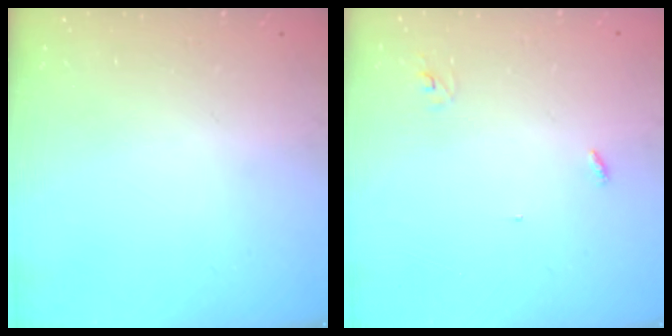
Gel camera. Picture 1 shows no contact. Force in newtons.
{"total": 2.8, "press": 2.8, "slide": 0.3}